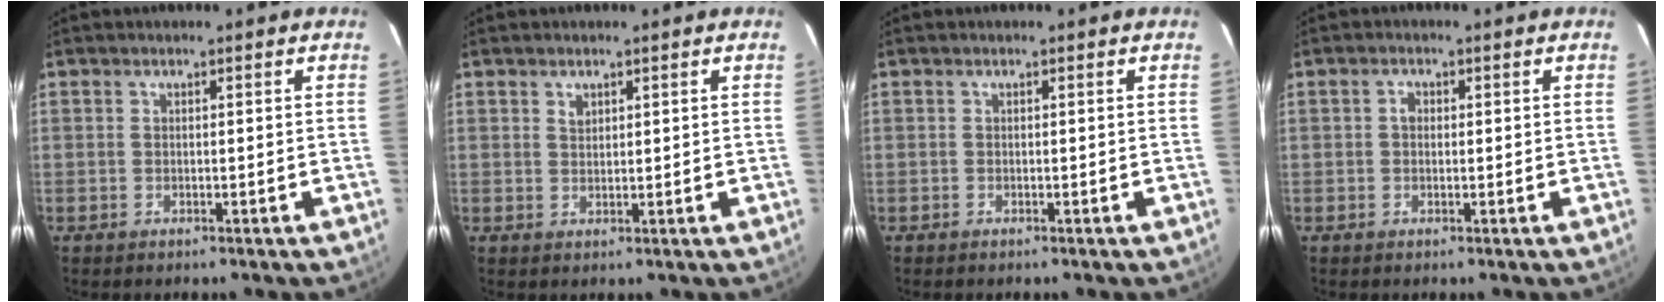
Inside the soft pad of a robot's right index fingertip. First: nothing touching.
{"total": 1.4, "force": [0.9, 1.0, 0.6], "torque": [-0.008, 0.004, 0.016]}
{"total": 0.0}
{"total": 1.4, "force": [0.1, 1.2, 0.8], "torque": [-0.014, 0.007, -0.002]}